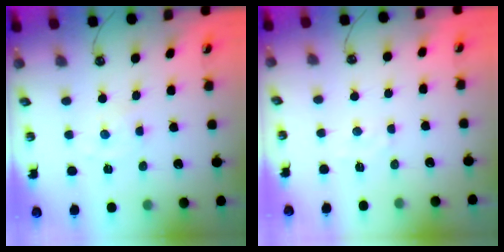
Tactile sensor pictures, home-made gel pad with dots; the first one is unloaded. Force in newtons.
{"total": 4.3, "press": 4.2, "slide": 0.5}